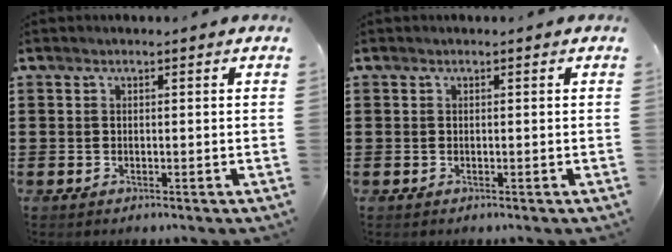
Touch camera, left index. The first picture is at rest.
{"total": 0.0}